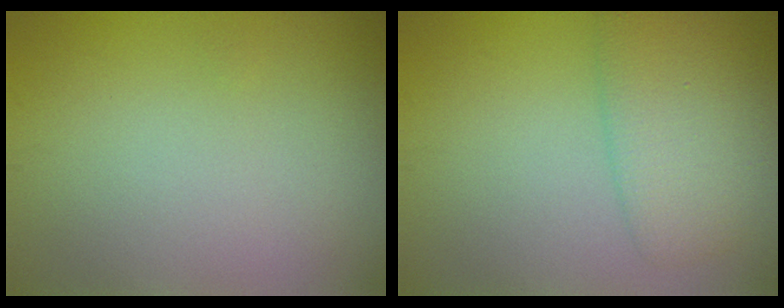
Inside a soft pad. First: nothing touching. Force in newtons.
{"total": 4.1, "press": 4.1, "slide": 0.2}